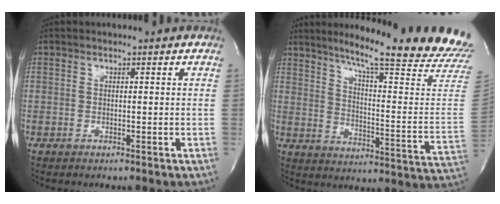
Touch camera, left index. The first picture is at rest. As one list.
[{"total": 24.3, "force": [20.8, -0.8, 12.7], "torque": [-0.183, -0.100, 0.260]}]